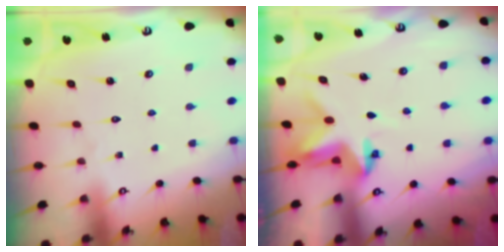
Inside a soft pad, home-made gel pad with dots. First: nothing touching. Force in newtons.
{"total": 3.0, "press": 3.0, "slide": 0.0}